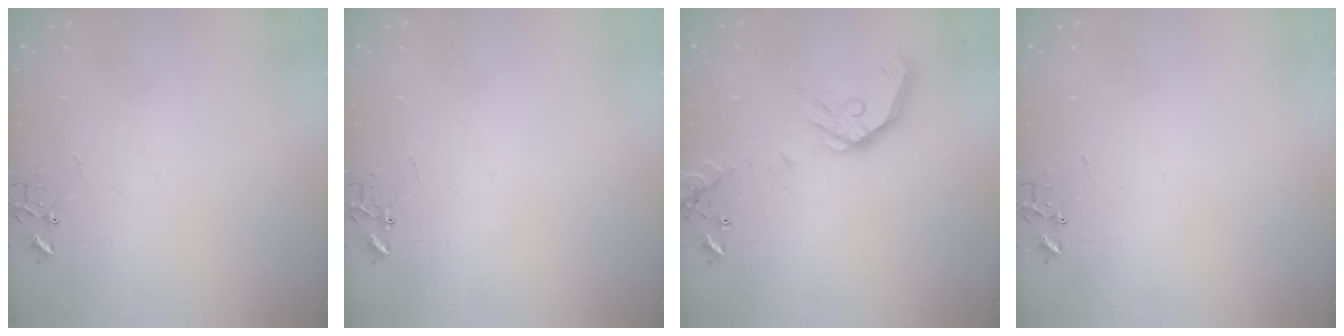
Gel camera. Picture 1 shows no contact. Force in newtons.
{"total": 4.3, "press": 4.3, "slide": 0.3}
{"total": 15.7, "press": 15.4, "slide": 2.5}
{"total": 0.0}